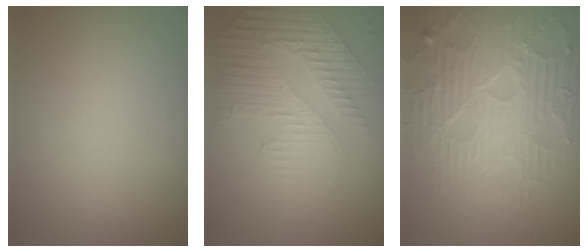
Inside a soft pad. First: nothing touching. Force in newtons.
{"total": 4.8, "press": 3.1, "slide": 3.6}
{"total": 7.6, "press": 5.9, "slide": 4.7}